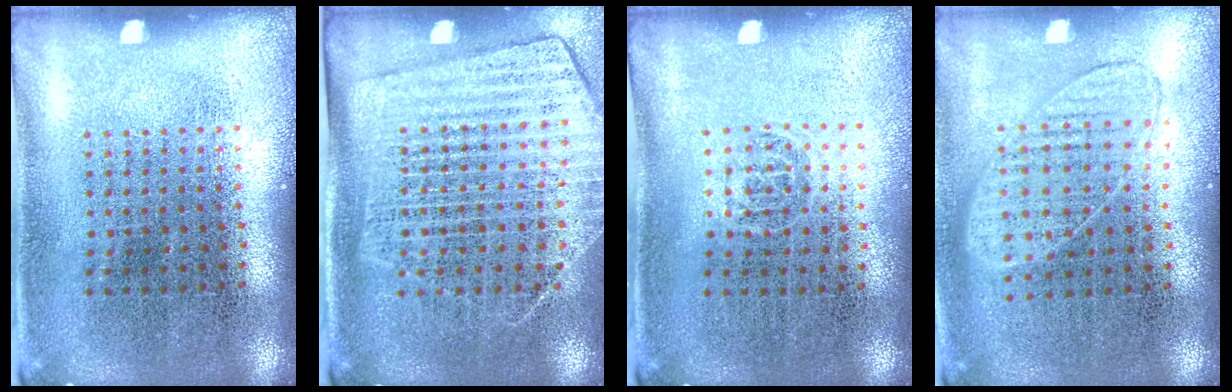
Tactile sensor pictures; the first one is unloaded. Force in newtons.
{"total": 1.8, "press": 1.5, "slide": 0.9}
{"total": 0.6, "press": 0.4, "slide": 0.4}
{"total": 0.9, "press": 0.8, "slide": 0.3}